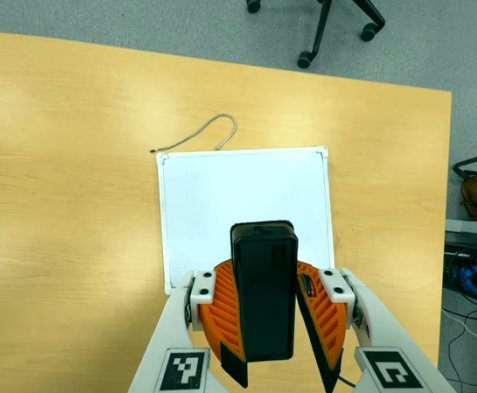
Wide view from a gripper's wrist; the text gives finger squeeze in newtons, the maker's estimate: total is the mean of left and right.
{"total": 7.6, "left": 8.6, "right": 6.7}